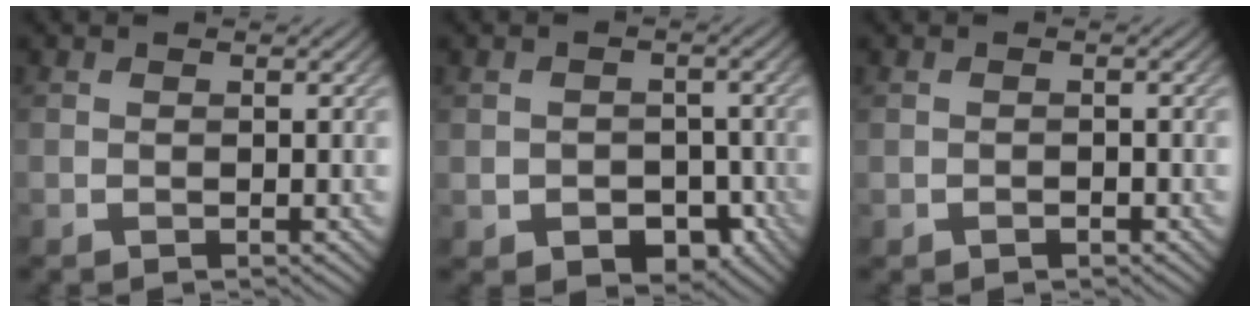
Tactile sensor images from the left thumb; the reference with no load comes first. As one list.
[{"total": 5.1, "force": [-2.1, 3.8, 2.6], "torque": [-0.046, -0.019, -0.029]}, {"total": 0.7, "force": [-0.5, 0.4, 0.4], "torque": [-0.005, -0.001, -0.007]}]